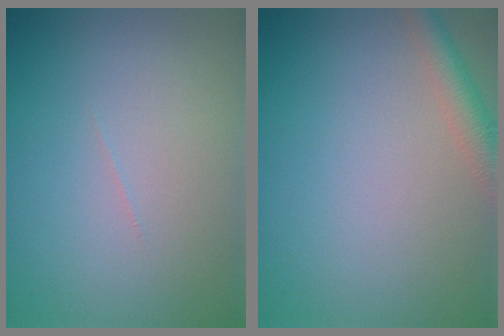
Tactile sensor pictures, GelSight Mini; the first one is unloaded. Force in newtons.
{"total": 2.9, "press": 2.9, "slide": 0.2}